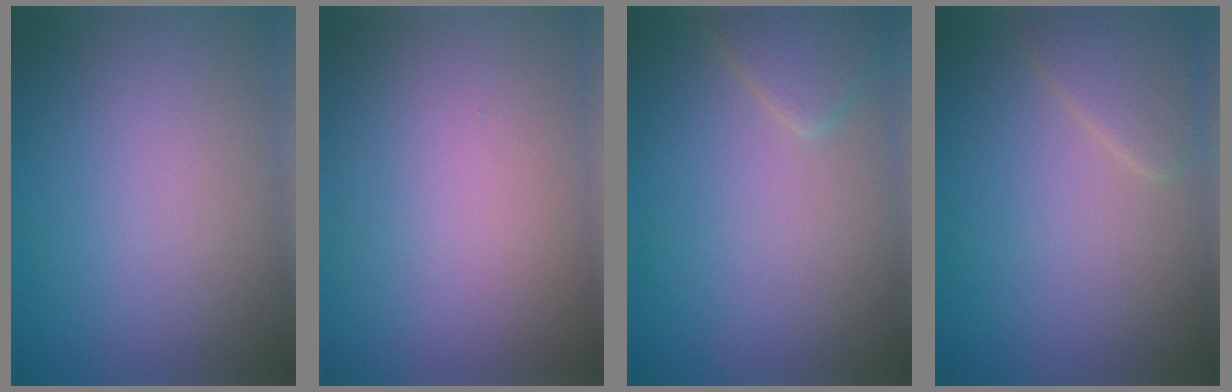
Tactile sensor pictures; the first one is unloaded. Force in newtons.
{"total": 0.0}
{"total": 2.1, "press": 2.1, "slide": 0.1}
{"total": 2.2, "press": 2.2, "slide": 0.1}